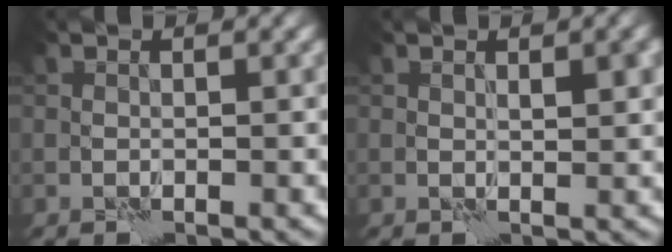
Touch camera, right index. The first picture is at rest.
{"total": 1.9, "force": [0.7, 0.8, 1.6], "torque": [-0.020, -0.004, 0.014]}